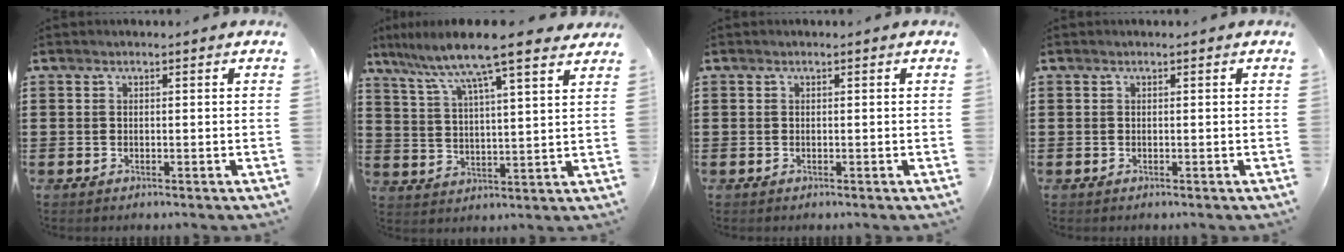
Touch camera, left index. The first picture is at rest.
{"total": 8.7, "force": [7.0, 0.2, 5.1], "torque": [-0.126, -0.034, 0.115]}
{"total": 0.0}
{"total": 0.0}